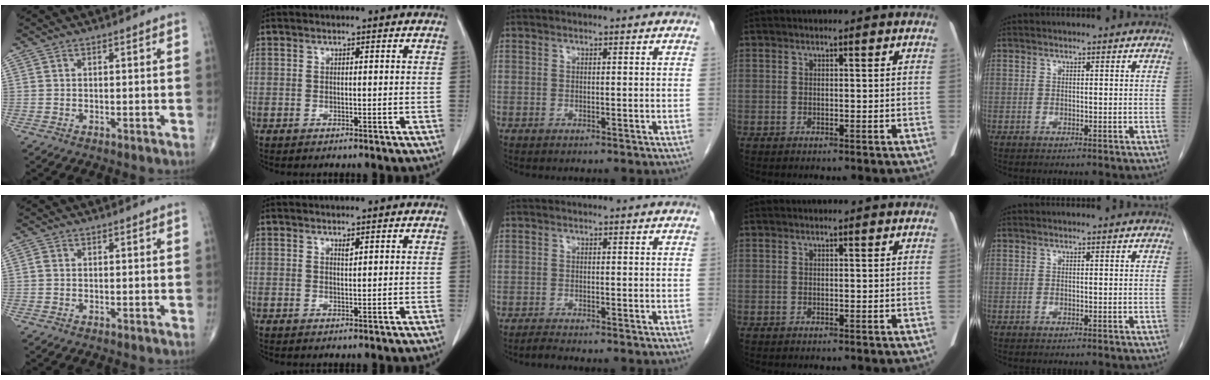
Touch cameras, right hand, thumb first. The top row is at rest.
{"thumb": {"total": 0.7, "force": [0.0, 0.5, 0.4], "torque": [-0.007, 0.000, -0.004]}, "index": {"total": 0.7, "force": [0.6, 0.1, 0.4], "torque": [-0.009, -0.006, 0.009]}, "middle": {"total": 1.1, "force": [-1.1, -0.2, 0.3], "torque": [-0.014, -0.006, -0.021]}}